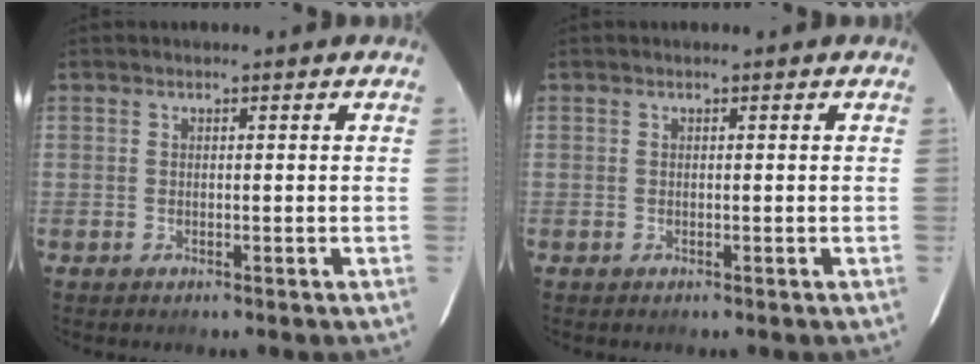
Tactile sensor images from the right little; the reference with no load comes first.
{"total": 0.0}